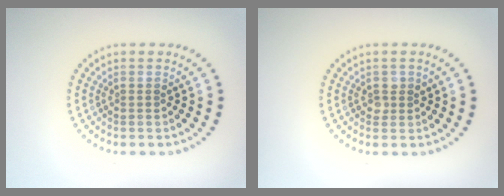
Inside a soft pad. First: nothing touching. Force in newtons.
{"total": 1.1, "press": 1.1, "slide": 0.4}